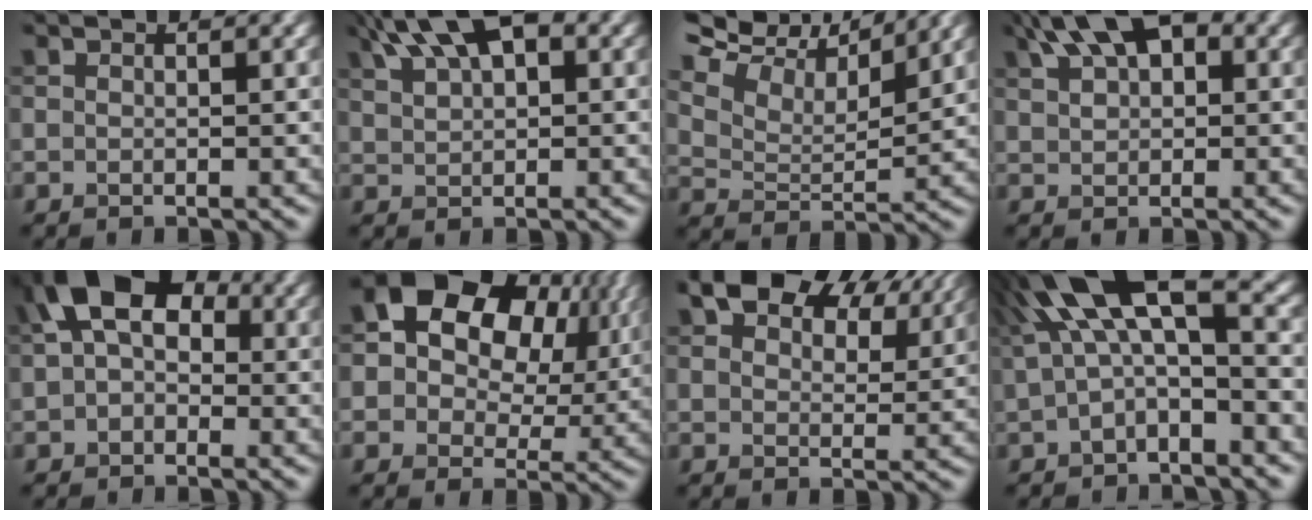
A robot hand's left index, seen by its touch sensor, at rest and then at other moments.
{"total": 7.4, "force": [4.1, 3.3, 5.2], "torque": [-0.096, 0.027, 0.062]}
{"total": 11.9, "force": [9.7, 4.1, 5.4], "torque": [-0.138, 0.024, 0.148]}
{"total": 7.4, "force": [3.6, 4.0, 5.1], "torque": [-0.089, 0.029, 0.048]}
{"total": 7.7, "force": [1.7, 5.2, 5.4], "torque": [-0.082, 0.024, 0.011]}
{"total": 16.7, "force": [6.1, 12.0, 10.0], "torque": [-0.167, 0.047, 0.099]}
{"total": 11.0, "force": [7.5, 5.1, 6.2], "torque": [-0.093, 0.012, 0.117]}
{"total": 9.6, "force": [2.2, 3.8, 8.5], "torque": [-0.159, 0.025, 0.024]}